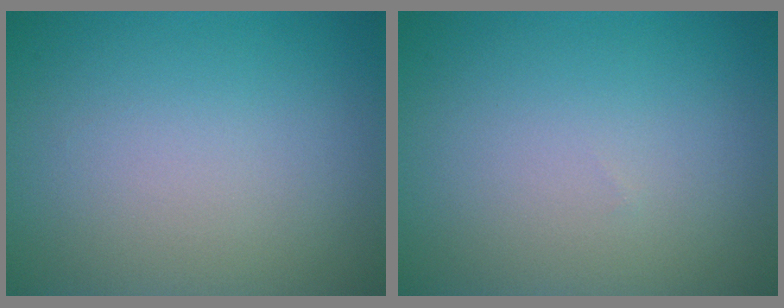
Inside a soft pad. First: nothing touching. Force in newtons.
{"total": 0.0}